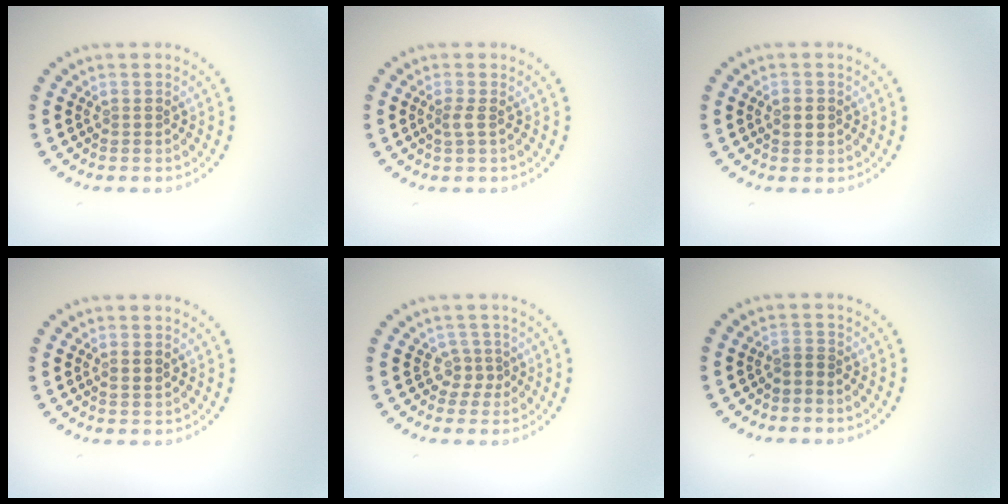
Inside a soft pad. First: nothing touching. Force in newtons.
{"total": 1.0, "press": 0.8, "slide": 0.6}
{"total": 1.0, "press": 1.0, "slide": 0.0}
{"total": 1.3, "press": 1.2, "slide": 0.3}
{"total": 1.7, "press": 1.1, "slide": 1.3}
{"total": 0.9, "press": 0.7, "slide": 0.7}